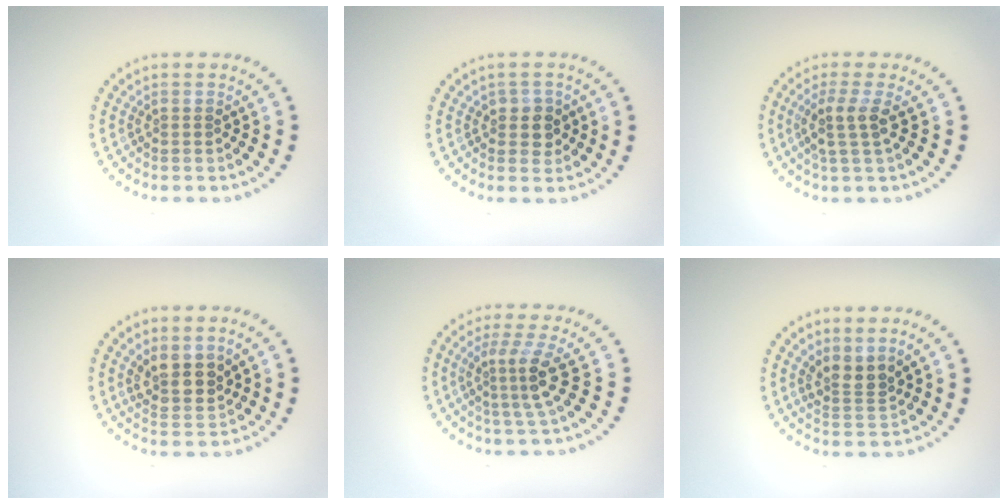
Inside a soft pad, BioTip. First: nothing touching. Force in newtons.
{"total": 2.0, "press": 1.8, "slide": 0.7}
{"total": 2.5, "press": 2.0, "slide": 1.5}
{"total": 3.1, "press": 2.6, "slide": 1.6}
{"total": 3.2, "press": 2.3, "slide": 2.3}
{"total": 2.5, "press": 2.0, "slide": 1.6}